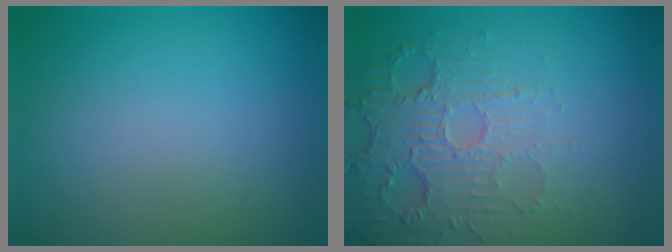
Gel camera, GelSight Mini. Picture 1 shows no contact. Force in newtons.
{"total": 6.0, "press": 3.6, "slide": 4.8}